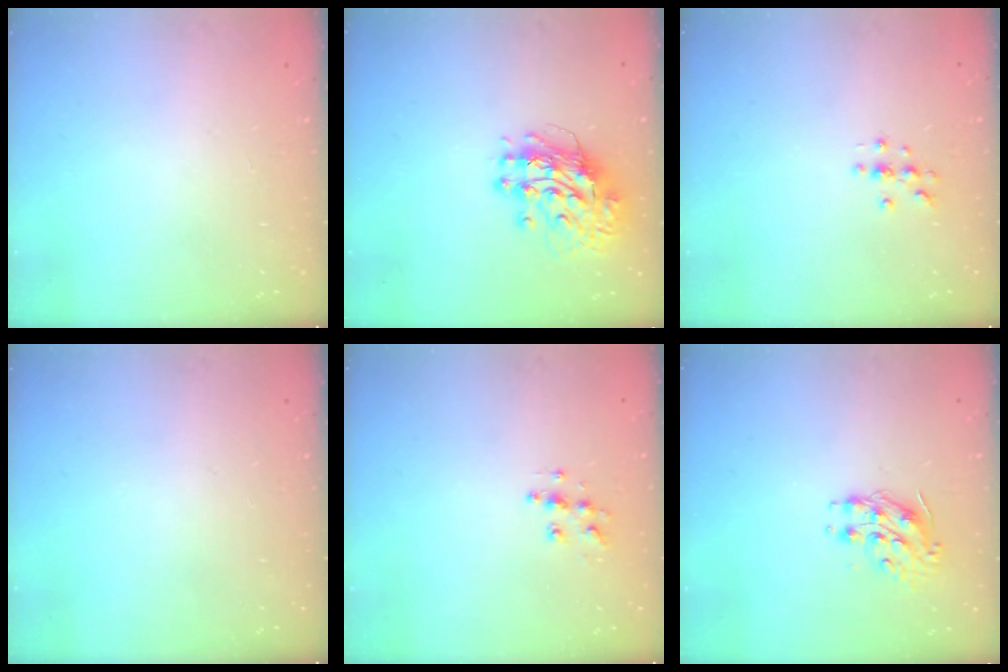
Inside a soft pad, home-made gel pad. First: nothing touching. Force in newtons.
{"total": 12.0, "press": 11.9, "slide": 1.7}
{"total": 3.7, "press": 3.7, "slide": 0.4}
{"total": 0.0}
{"total": 7.5, "press": 7.5, "slide": 0.1}
{"total": 8.4, "press": 8.4, "slide": 0.5}